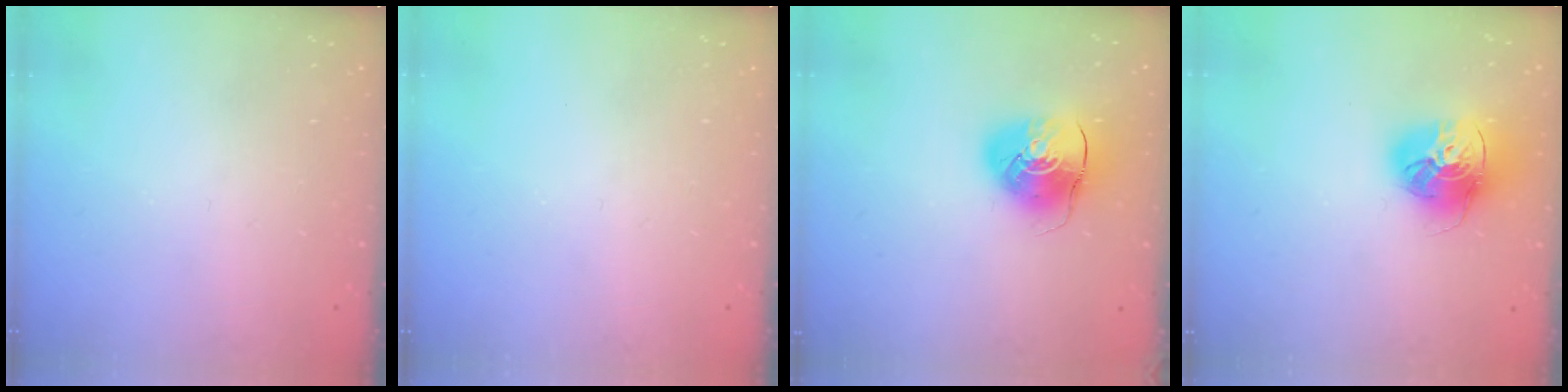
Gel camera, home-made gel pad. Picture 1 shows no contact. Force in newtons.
{"total": 0.0}
{"total": 9.7, "press": 9.6, "slide": 1.2}
{"total": 18.0, "press": 17.9, "slide": 1.7}